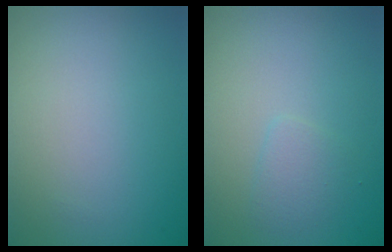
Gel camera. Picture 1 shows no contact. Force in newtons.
{"total": 1.4, "press": 1.4, "slide": 0.1}